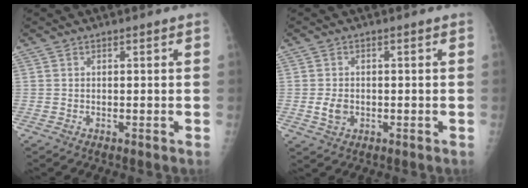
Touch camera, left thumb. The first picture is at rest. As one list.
[{"total": 3.3, "force": [-0.5, 2.5, 2.1], "torque": [-0.033, 0.000, -0.005]}]